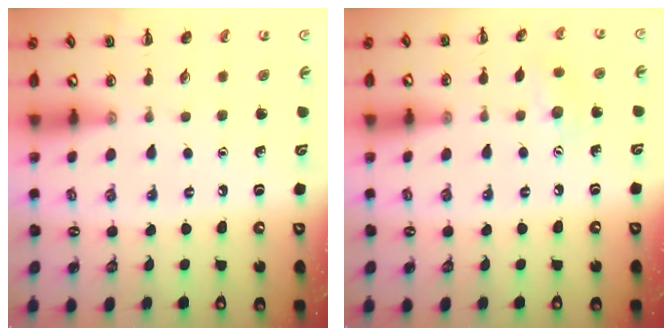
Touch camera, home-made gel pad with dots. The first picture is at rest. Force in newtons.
{"total": 7.8, "press": 7.7, "slide": 1.5}